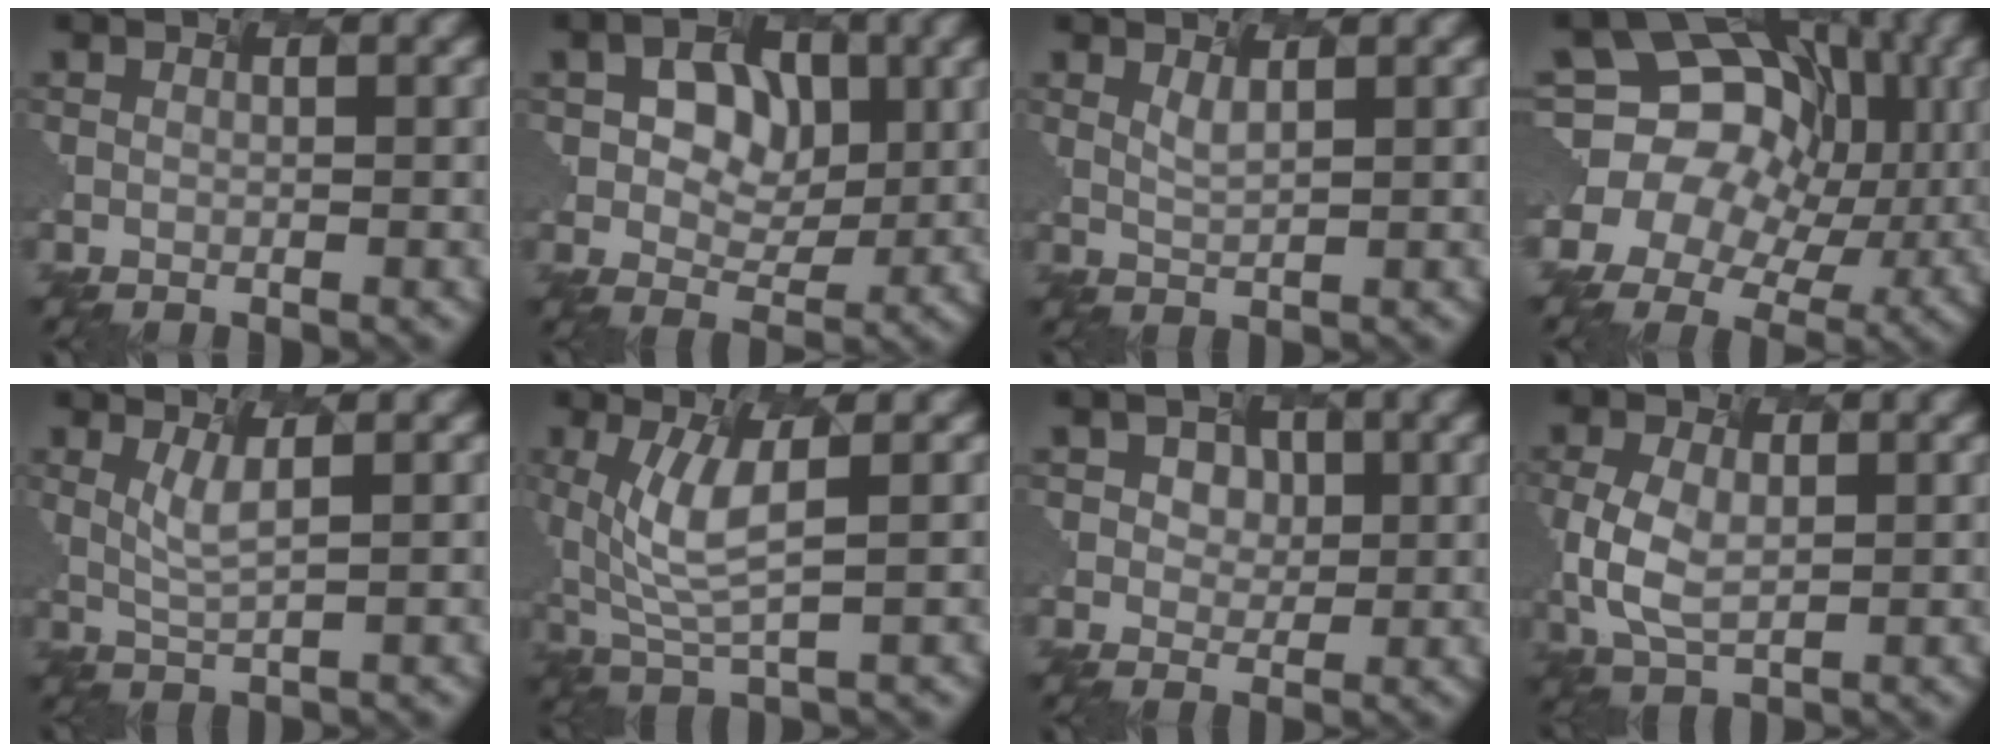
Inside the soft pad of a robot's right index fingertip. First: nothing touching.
{"total": 4.1, "force": [0.2, 3.2, 2.7], "torque": [-0.048, -0.002, 0.007]}
{"total": 0.6, "force": [0.2, -0.1, 0.5], "torque": [-0.023, -0.006, 0.020]}
{"total": 13.9, "force": [1.4, 11.6, 7.5], "torque": [-0.126, 0.026, 0.018]}
{"total": 1.7, "force": [0.1, 0.0, 1.7], "torque": [-0.049, -0.006, 0.022]}
{"total": 4.7, "force": [0.3, 1.2, 4.5], "torque": [-0.116, -0.009, 0.024]}
{"total": 1.6, "force": [0.2, 1.5, 0.5], "torque": [-0.011, 0.004, 0.008]}
{"total": 4.1, "force": [-1.2, 2.4, 3.1], "torque": [-0.089, -0.005, -0.007]}